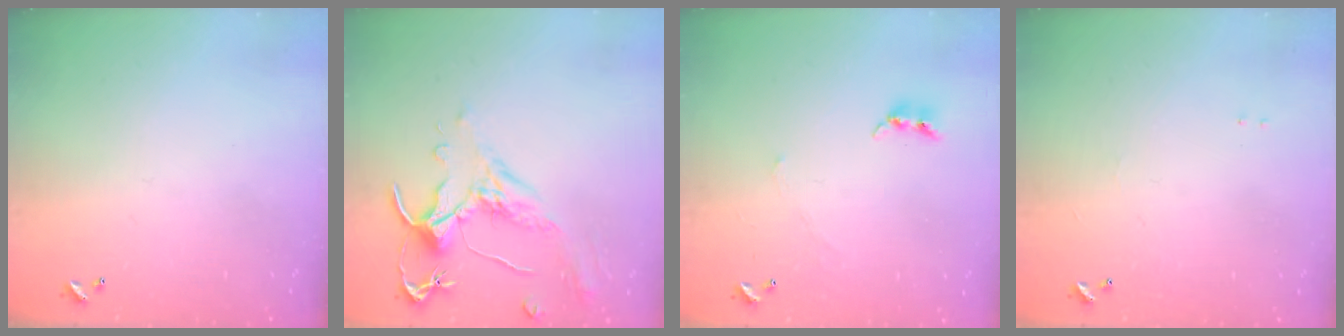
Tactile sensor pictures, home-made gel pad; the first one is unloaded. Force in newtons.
{"total": 1.8, "press": 1.2, "slide": 1.3}
{"total": 2.4, "press": 2.3, "slide": 0.4}
{"total": 0.9, "press": 0.8, "slide": 0.5}